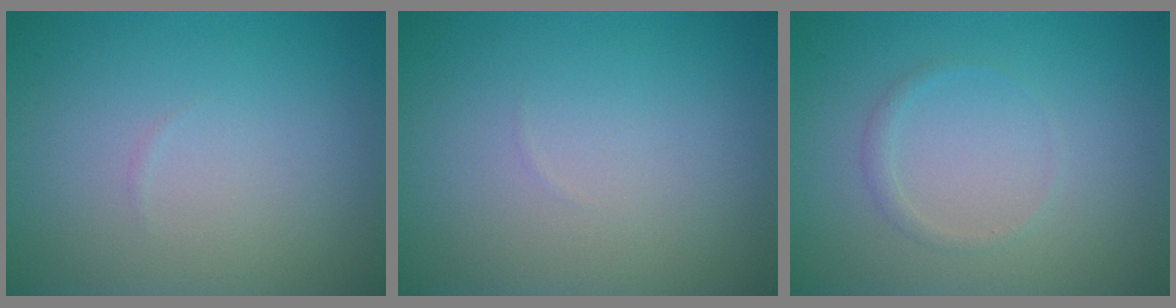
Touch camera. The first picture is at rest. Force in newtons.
{"total": 0.0}
{"total": 0.8, "press": 0.8, "slide": 0.1}